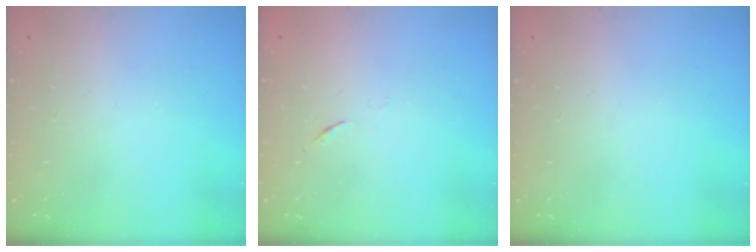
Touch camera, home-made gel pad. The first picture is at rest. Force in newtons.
{"total": 3.5, "press": 3.4, "slide": 0.6}
{"total": 0.0}